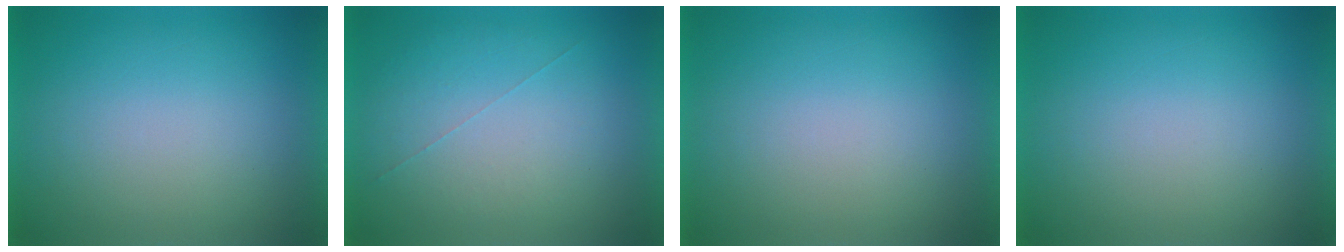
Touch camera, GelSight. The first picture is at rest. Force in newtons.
{"total": 1.0}
{"total": 0.0}
{"total": 0.0}